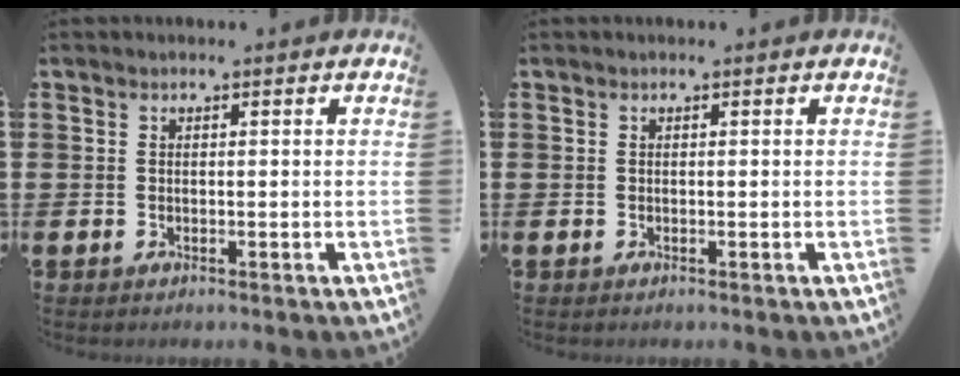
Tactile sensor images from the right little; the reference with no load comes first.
{"total": 0.0}